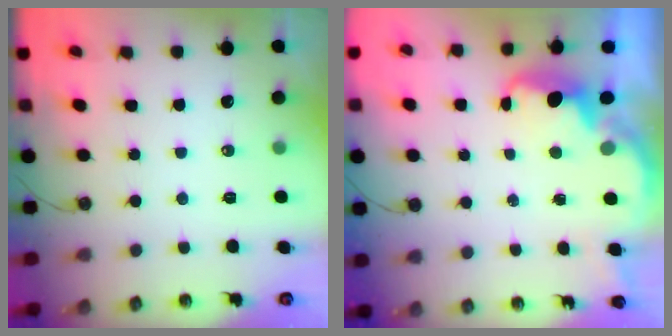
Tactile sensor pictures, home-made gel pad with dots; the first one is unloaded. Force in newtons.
{"total": 2.0, "press": 1.8, "slide": 0.8}